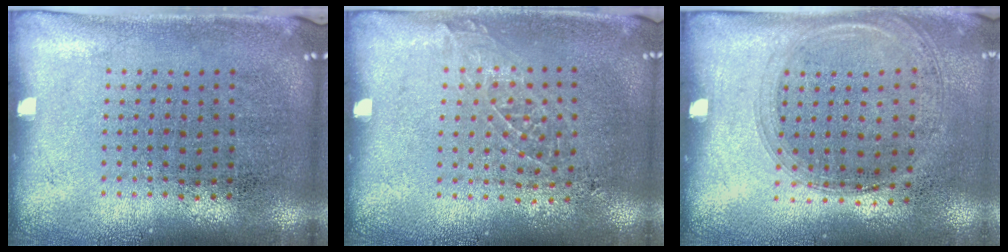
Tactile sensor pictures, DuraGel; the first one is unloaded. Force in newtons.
{"total": 0.9, "press": 0.9, "slide": 0.1}
{"total": 1.3, "press": 1.2, "slide": 0.6}